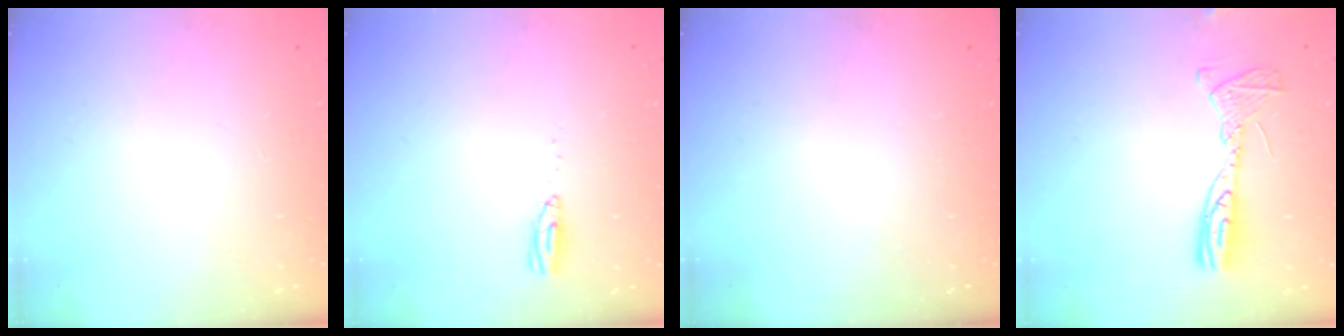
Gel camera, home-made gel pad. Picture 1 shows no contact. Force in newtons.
{"total": 3.6, "press": 3.4, "slide": 1.3}
{"total": 0.0}
{"total": 12.0, "press": 11.9, "slide": 1.1}